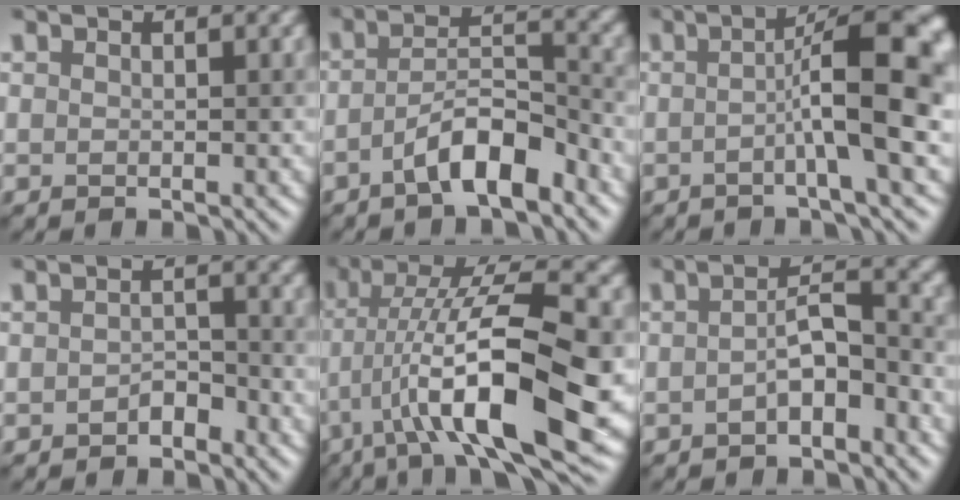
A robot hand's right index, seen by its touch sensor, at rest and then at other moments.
{"total": 5.0, "force": [-2.9, 1.5, 3.8], "torque": [-0.066, 0.013, -0.051]}
{"total": 7.9, "force": [-1.0, 1.2, 7.8], "torque": [-0.112, 0.021, -0.025]}
{"total": 1.6, "force": [-1.2, 0.9, 0.8], "torque": [-0.014, 0.007, -0.020]}
{"total": 13.6, "force": [-3.1, 4.1, 12.6], "torque": [-0.218, 0.016, -0.054]}
{"total": 3.0, "force": [-1.6, 1.0, 2.4], "torque": [-0.042, 0.014, -0.029]}